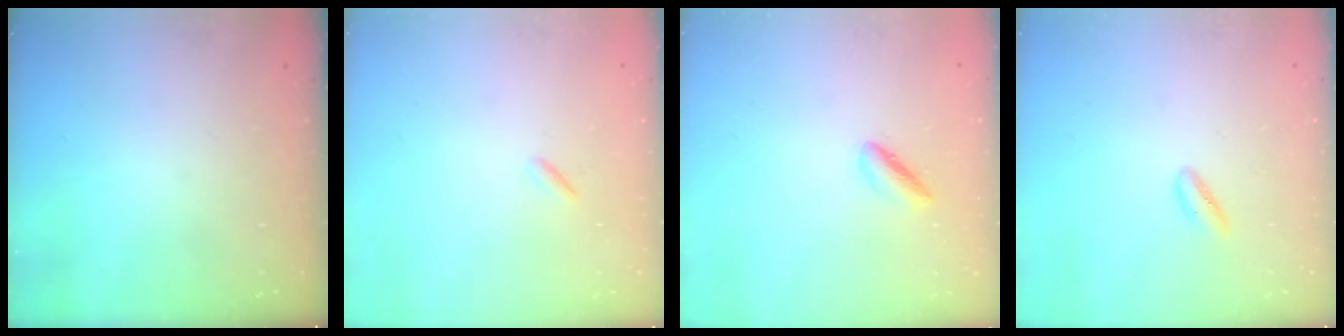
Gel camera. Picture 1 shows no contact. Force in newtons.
{"total": 0.8, "press": 0.7, "slide": 0.4}
{"total": 2.0, "press": 1.9, "slide": 0.5}
{"total": 3.9, "press": 3.7, "slide": 1.2}